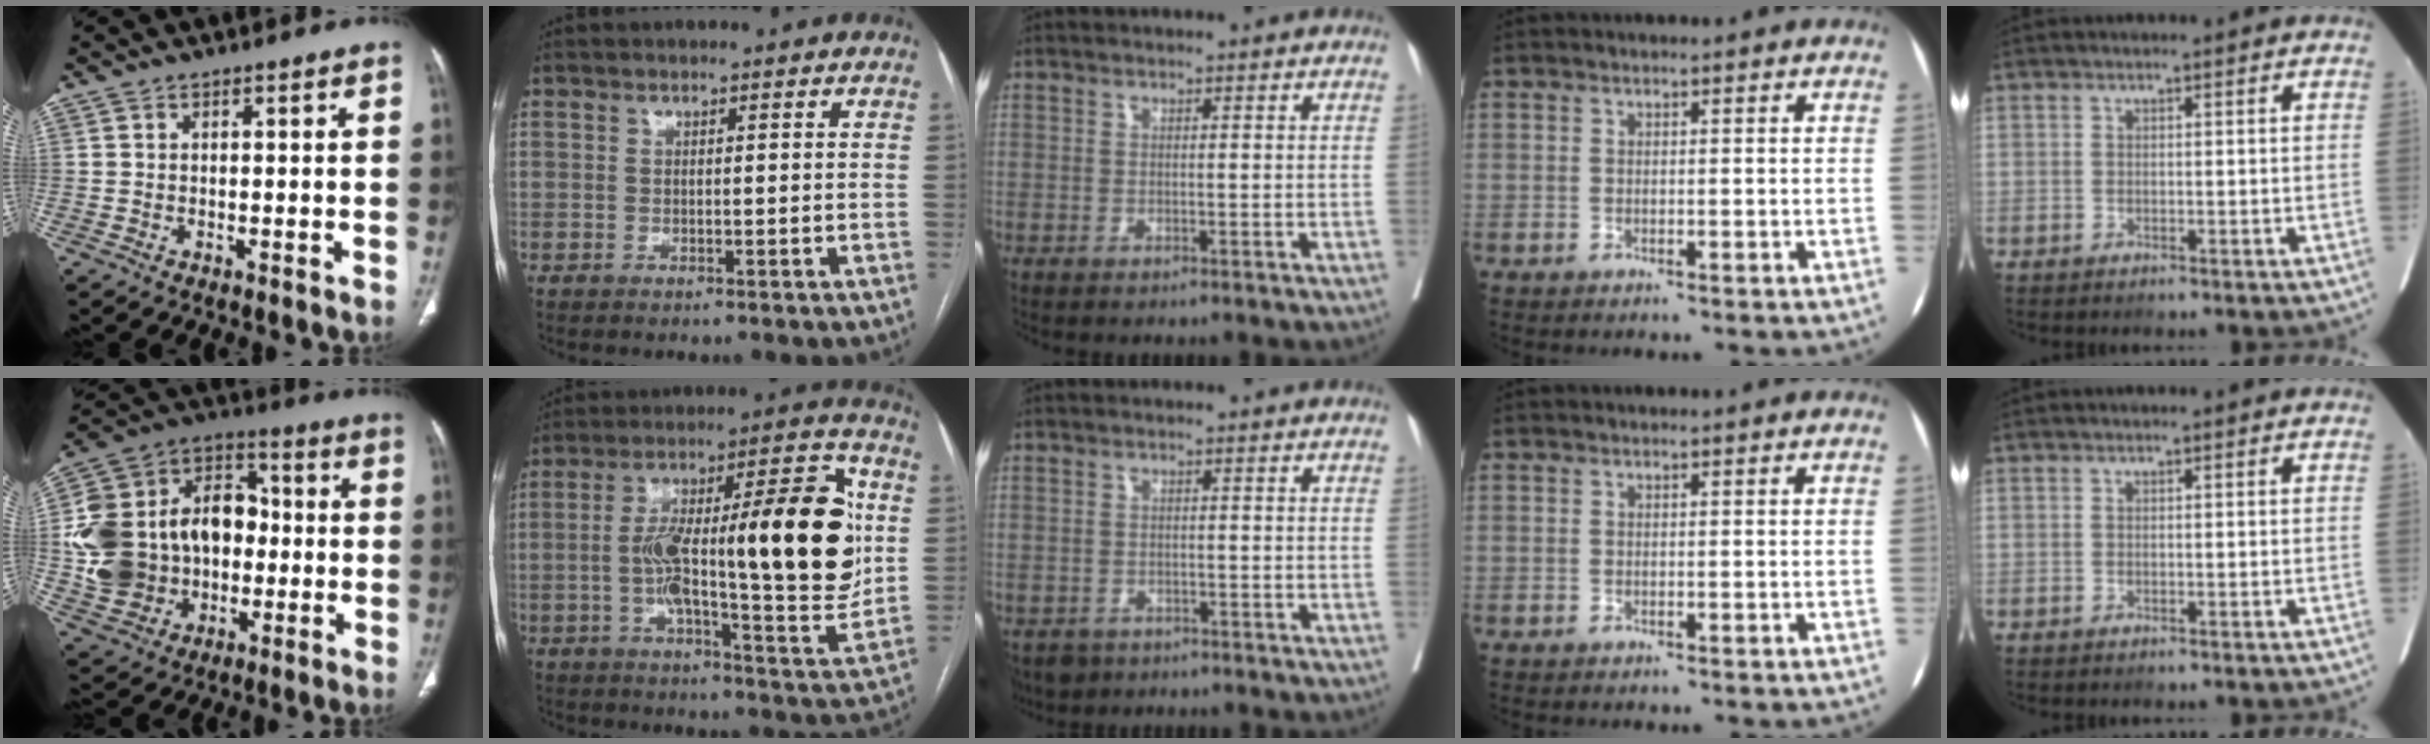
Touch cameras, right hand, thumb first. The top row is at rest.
{"thumb": {"total": 23.4, "force": [-1.2, 18.0, 14.9], "torque": [-0.259, 0.043, -0.006]}, "index": {"total": 25.1, "force": [1.2, 4.8, 24.6], "torque": [-0.334, 0.035, 0.015]}, "middle": {"total": 3.3, "force": [-2.5, 2.2, 0.4], "torque": [-0.003, 0.001, -0.040]}}